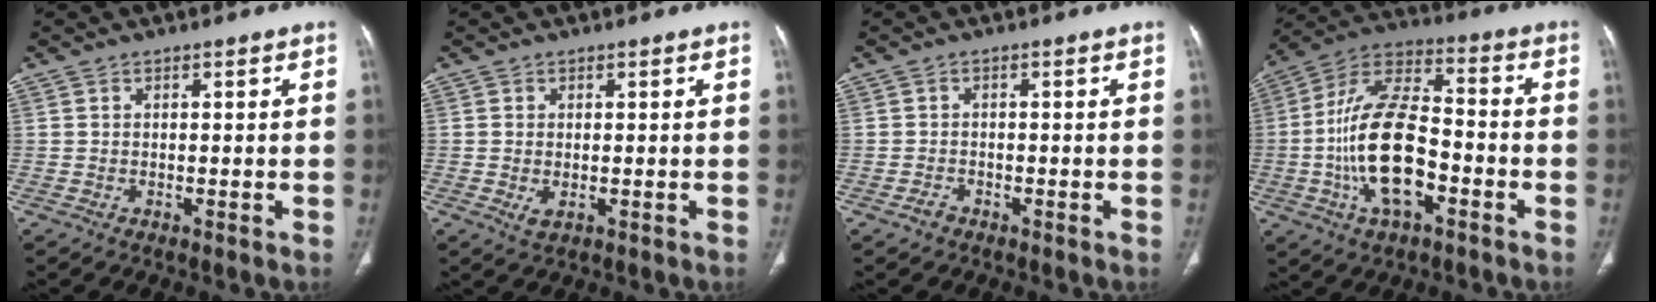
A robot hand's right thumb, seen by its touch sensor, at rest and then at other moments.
{"total": 1.8, "force": [-0.3, 1.0, 1.4], "torque": [-0.030, -0.006, -0.002]}
{"total": 1.4, "force": [-1.0, 0.9, 0.4], "torque": [-0.009, 0.006, -0.019]}
{"total": 18.4, "force": [-4.5, 8.8, 15.5], "torque": [-0.290, 0.036, -0.082]}